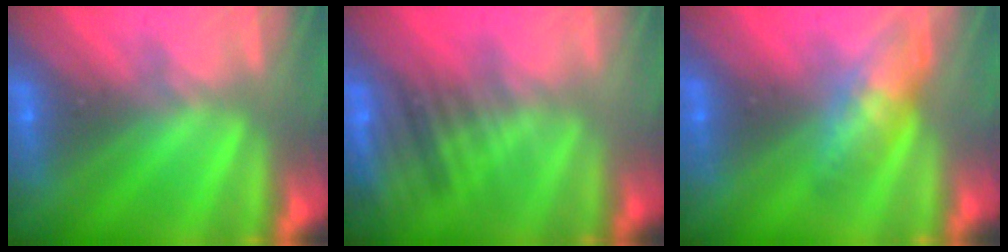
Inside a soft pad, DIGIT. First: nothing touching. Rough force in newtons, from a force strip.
{"total": 4.6}
{"total": 4.9}